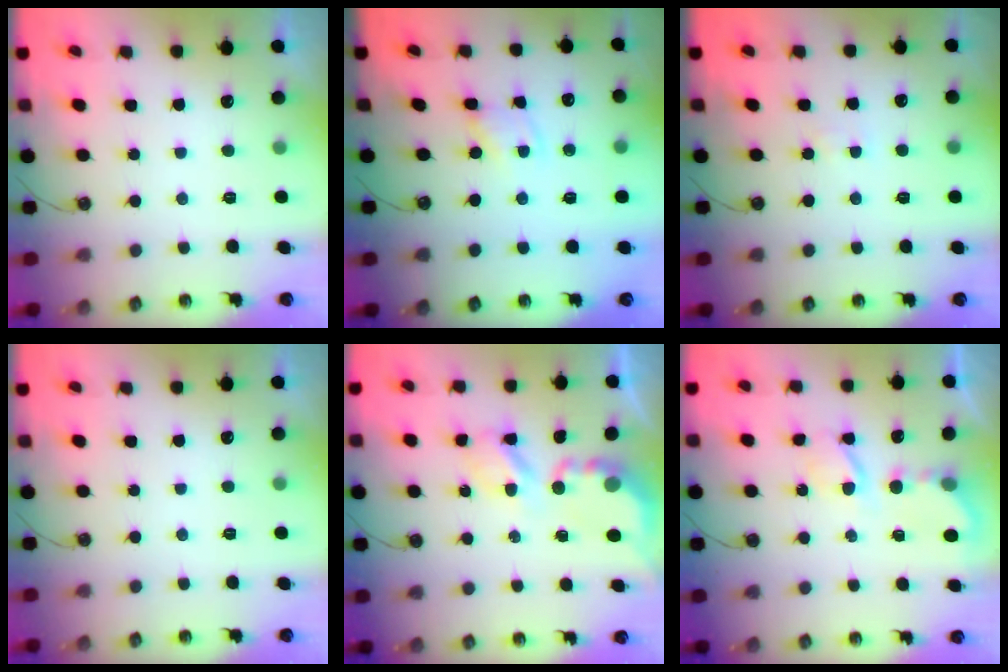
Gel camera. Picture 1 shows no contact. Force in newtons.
{"total": 1.2, "press": 1.2, "slide": 0.2}
{"total": 3.0, "press": 2.9, "slide": 0.4}
{"total": 0.0}
{"total": 4.8, "press": 4.7, "slide": 0.4}
{"total": 6.2, "press": 6.2, "slide": 0.5}